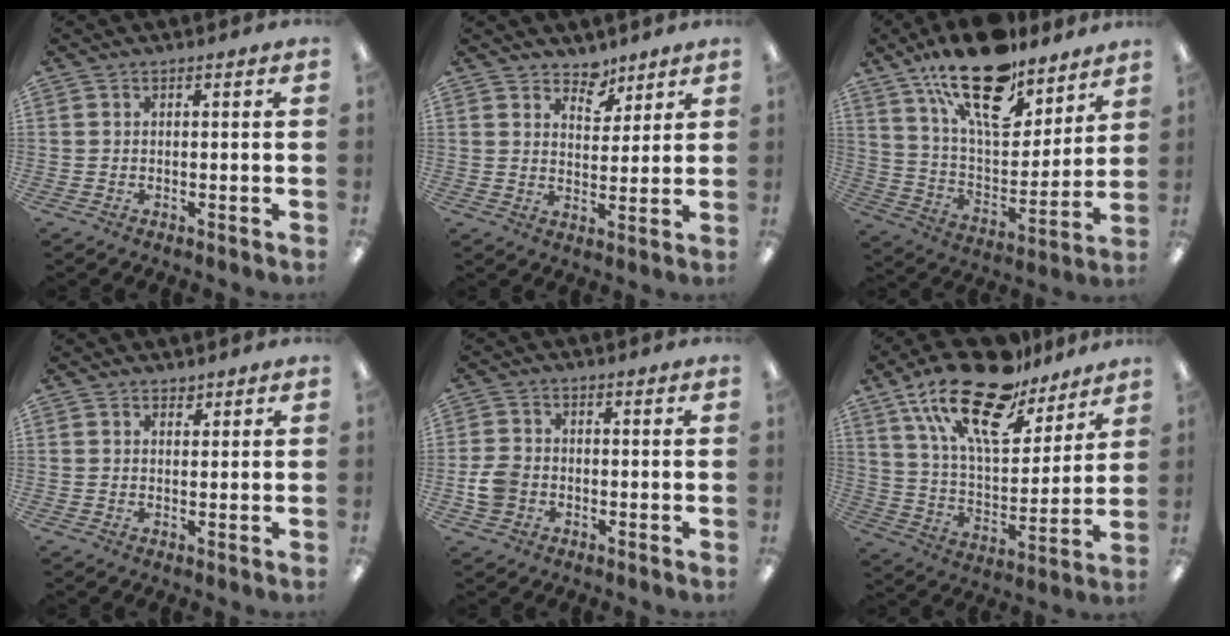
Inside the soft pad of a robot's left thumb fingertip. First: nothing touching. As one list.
[{"total": 6.0, "force": [5.0, 3.1, 1.0], "torque": [-0.005, -0.032, 0.088]}, {"total": 22.1, "force": [15.3, 9.5, 12.9], "torque": [-0.211, -0.089, 0.267]}, {"total": 1.6, "force": [1.4, 0.7, 0.2], "torque": [0.004, -0.004, 0.025]}, {"total": 5.5, "force": [-1.3, 4.6, 2.9], "torque": [-0.061, 0.011, -0.024]}, {"total": 23.3, "force": [15.9, 9.7, 14.0], "torque": [-0.256, -0.091, 0.277]}]